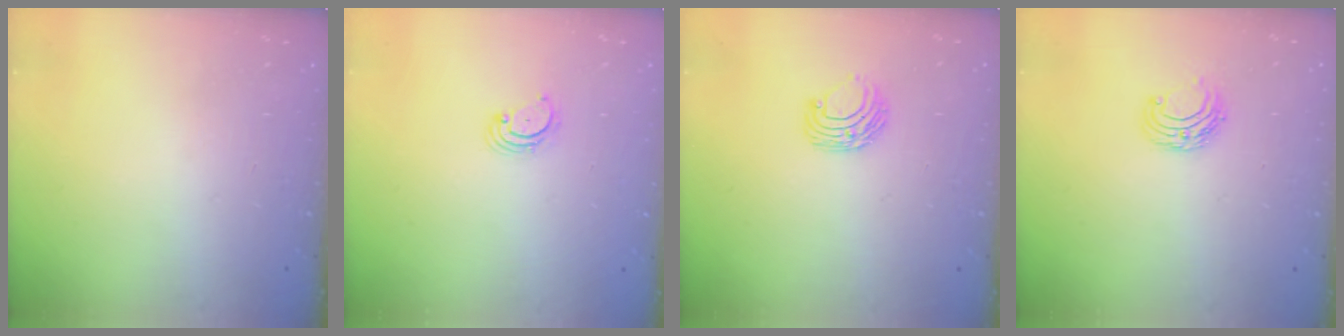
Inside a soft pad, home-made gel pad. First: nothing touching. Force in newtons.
{"total": 2.7, "press": 2.7, "slide": 0.3}
{"total": 7.1, "press": 7.0, "slide": 0.7}
{"total": 6.5, "press": 6.5, "slide": 0.6}